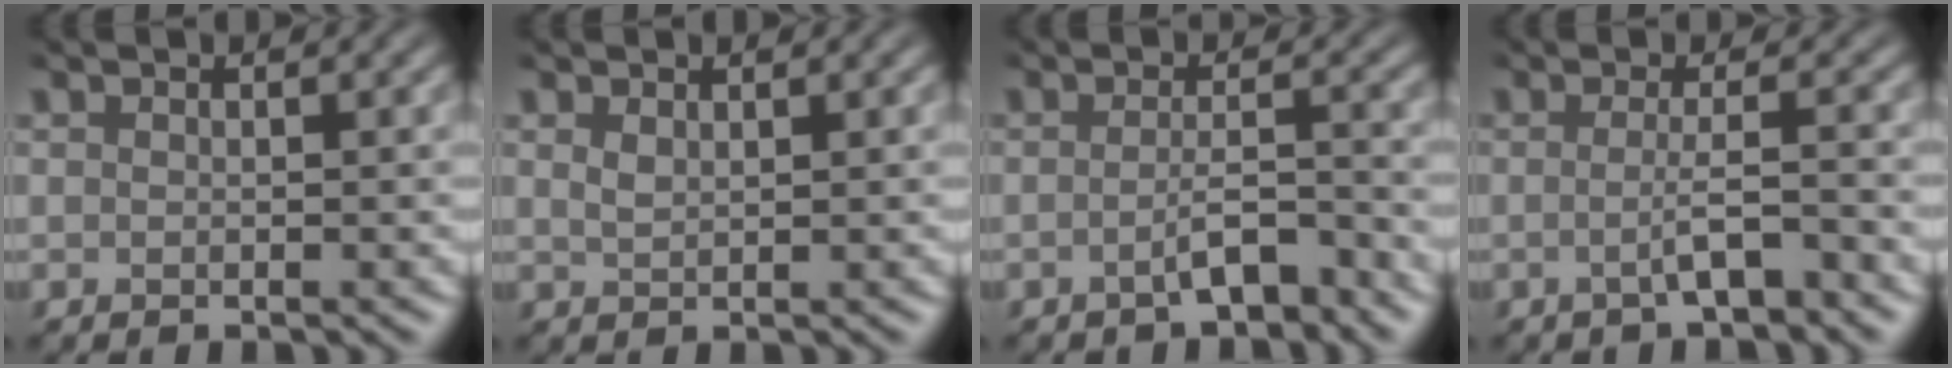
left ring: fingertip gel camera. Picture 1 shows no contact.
{"total": 1.0, "force": [0.6, 0.4, 0.6], "torque": [-0.018, 0.000, 0.014]}
{"total": 2.7, "force": [-1.6, 0.5, 2.2], "torque": [-0.034, 0.009, -0.033]}
{"total": 2.8, "force": [-0.8, 0.5, 2.6], "torque": [-0.040, 0.002, -0.021]}